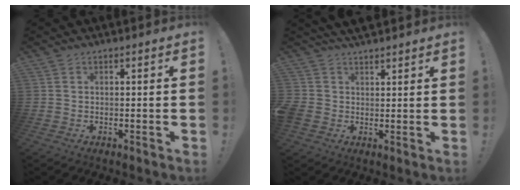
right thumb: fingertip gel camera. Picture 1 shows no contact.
{"total": 4.7, "force": [2.5, 3.6, 1.7], "torque": [-0.034, -0.014, 0.050]}